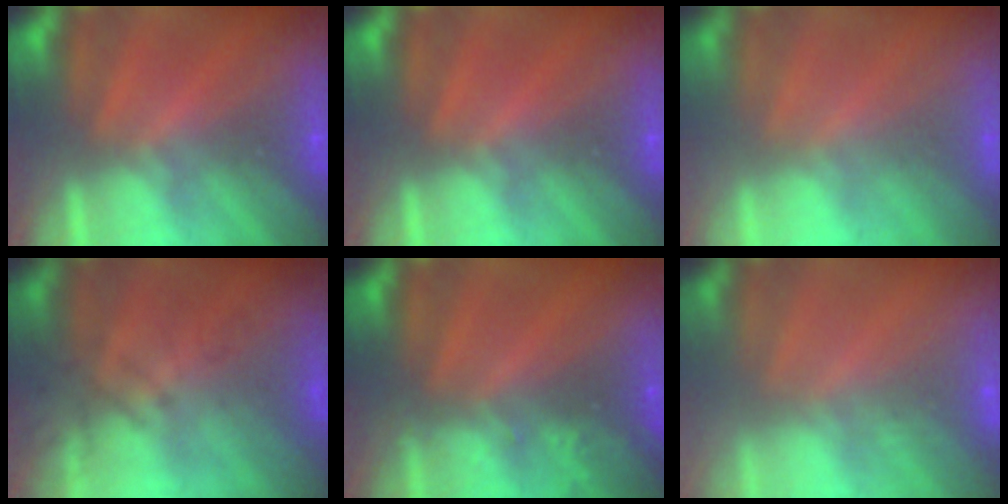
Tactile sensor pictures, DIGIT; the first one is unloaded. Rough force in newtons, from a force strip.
{"total": 0.0}
{"total": 2.5}
{"total": 3.9}
{"total": 2.4}
{"total": 2.5}